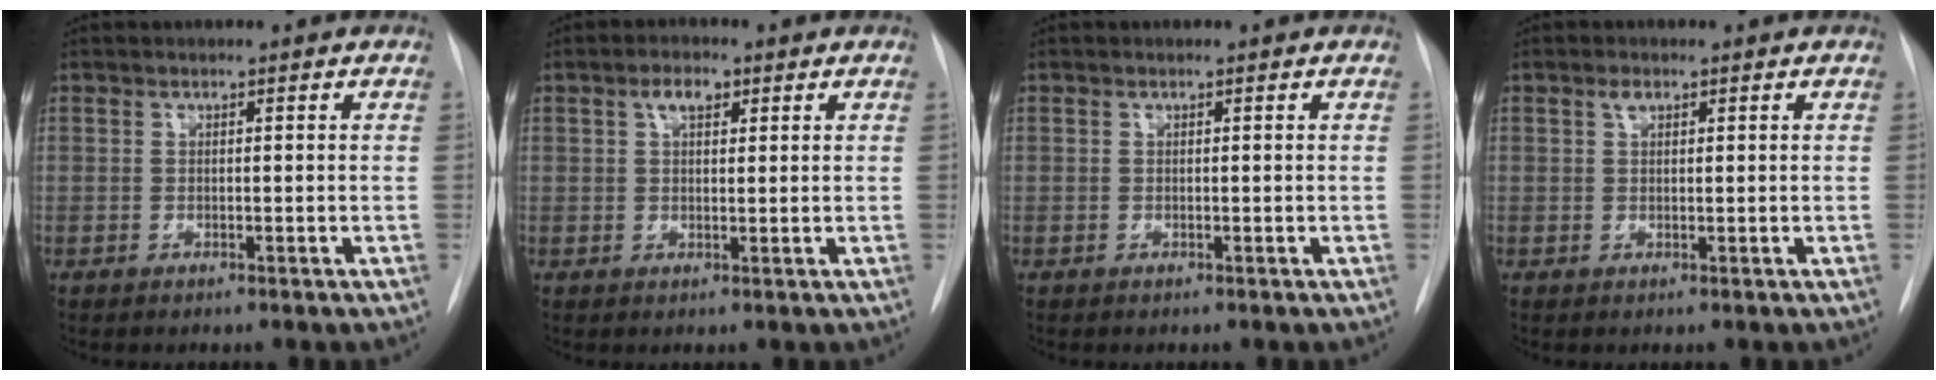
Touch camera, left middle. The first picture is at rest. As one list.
[{"total": 3.0, "force": [1.5, 1.4, 2.2], "torque": [-0.043, 0.009, 0.024]}, {"total": 0.0}, {"total": 1.2, "force": [0.7, 0.7, 0.7], "torque": [-0.015, 0.005, 0.011]}]